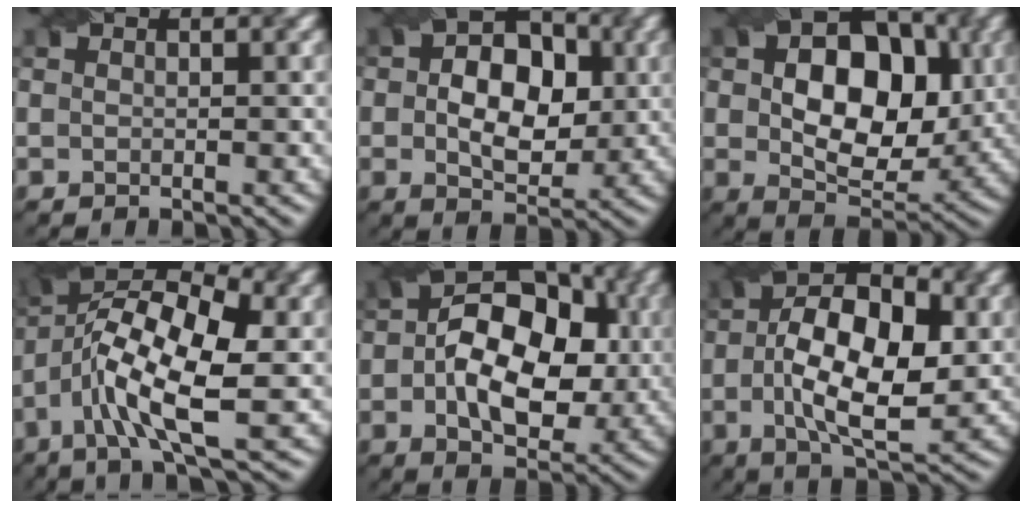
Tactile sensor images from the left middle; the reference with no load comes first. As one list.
[{"total": 8.2, "force": [0.3, 5.5, 6.1], "torque": [-0.097, 0.003, 0.000]}, {"total": 11.9, "force": [1.1, 7.8, 8.9], "torque": [-0.135, 0.000, 0.018]}, {"total": 10.9, "force": [-2.1, 3.9, 10.0], "torque": [-0.189, 0.016, -0.046]}, {"total": 11.5, "force": [0.1, 7.4, 8.8], "torque": [-0.129, 0.005, 0.003]}, {"total": 10.6, "force": [-0.3, 5.2, 9.2], "torque": [-0.163, 0.005, -0.008]}]